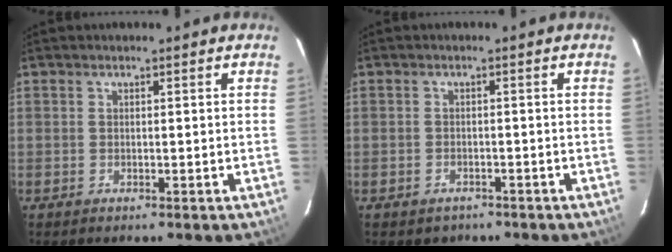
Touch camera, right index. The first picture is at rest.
{"total": 2.6, "force": [-1.7, 1.9, 0.3], "torque": [-0.014, 0.000, -0.020]}